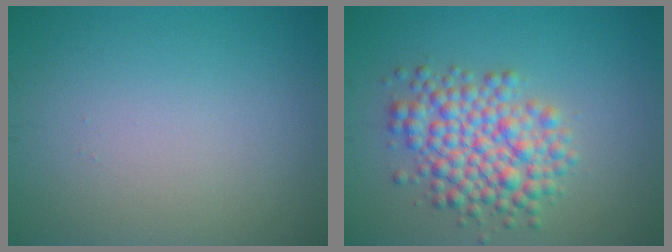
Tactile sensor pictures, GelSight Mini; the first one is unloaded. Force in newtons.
{"total": 6.1, "press": 6.1, "slide": 0.2}